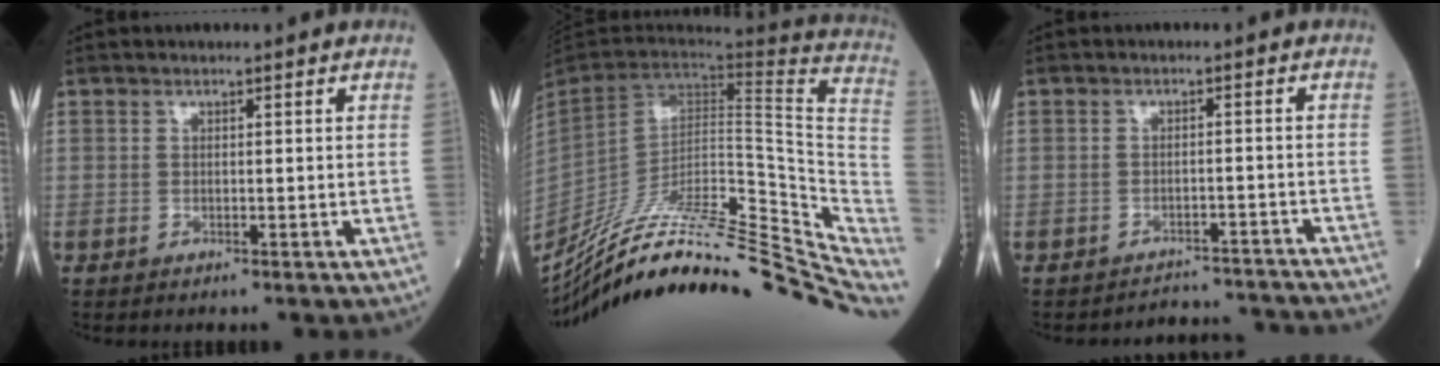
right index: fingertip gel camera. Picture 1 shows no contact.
{"total": 34.0, "force": [-27.4, 6.7, 18.9], "torque": [-0.196, -0.023, -0.390]}
{"total": 6.3, "force": [-6.1, 0.6, -1.6], "torque": [0.026, 0.024, -0.072]}